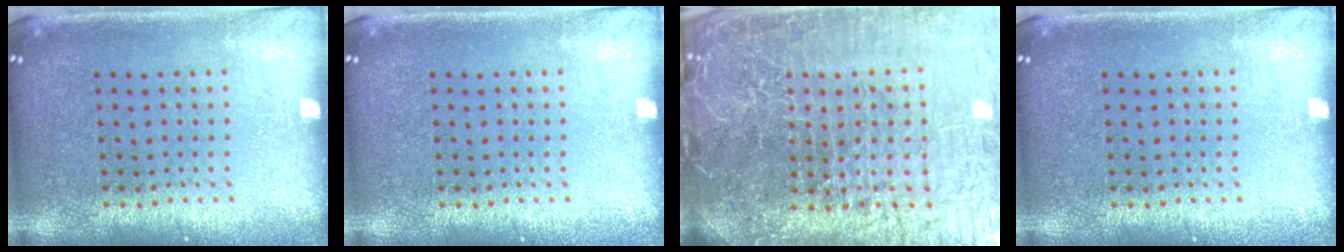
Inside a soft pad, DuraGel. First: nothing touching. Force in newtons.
{"total": 0.0}
{"total": 6.9, "press": 6.1, "slide": 3.2}
{"total": 0.0}